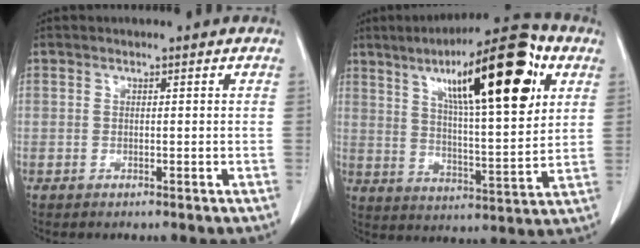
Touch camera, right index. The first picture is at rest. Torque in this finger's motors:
{"motor_torque": [1.12, 1.02, 0.79, 0.21]}